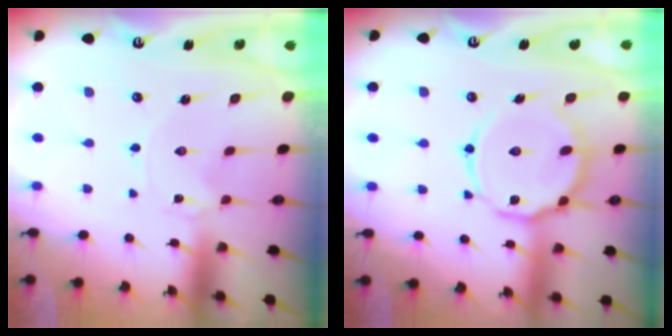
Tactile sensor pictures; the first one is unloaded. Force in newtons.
{"total": 14.3, "press": 14.2, "slide": 1.4}